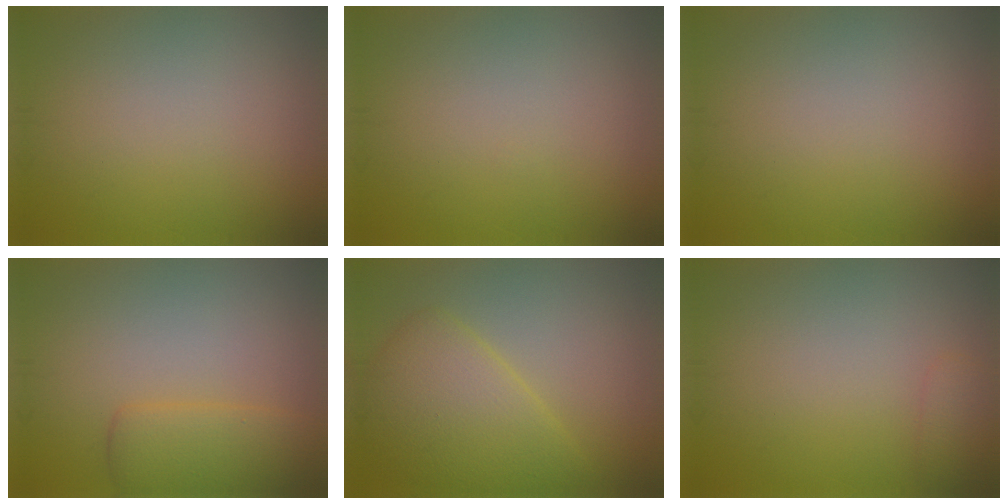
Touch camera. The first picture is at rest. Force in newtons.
{"total": 0.0}
{"total": 0.0}
{"total": 3.4, "press": 3.4, "slide": 0.3}
{"total": 5.9, "press": 5.9, "slide": 0.0}
{"total": 1.3, "press": 1.3, "slide": 0.1}